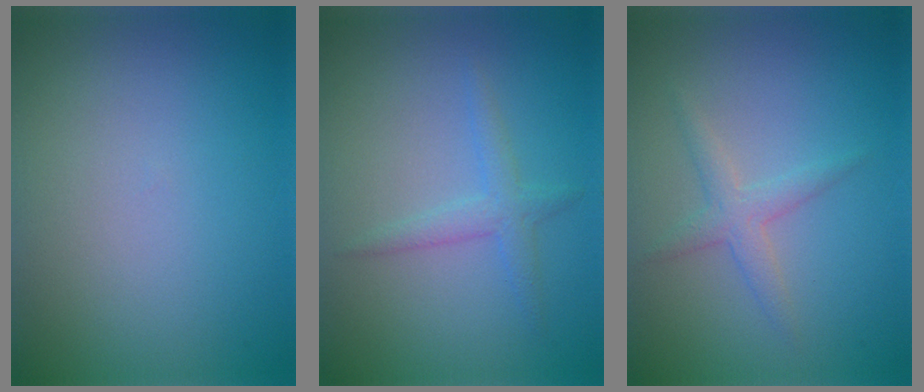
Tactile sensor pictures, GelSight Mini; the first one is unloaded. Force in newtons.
{"total": 1.9, "press": 1.9, "slide": 0.1}
{"total": 1.9, "press": 1.9, "slide": 0.0}